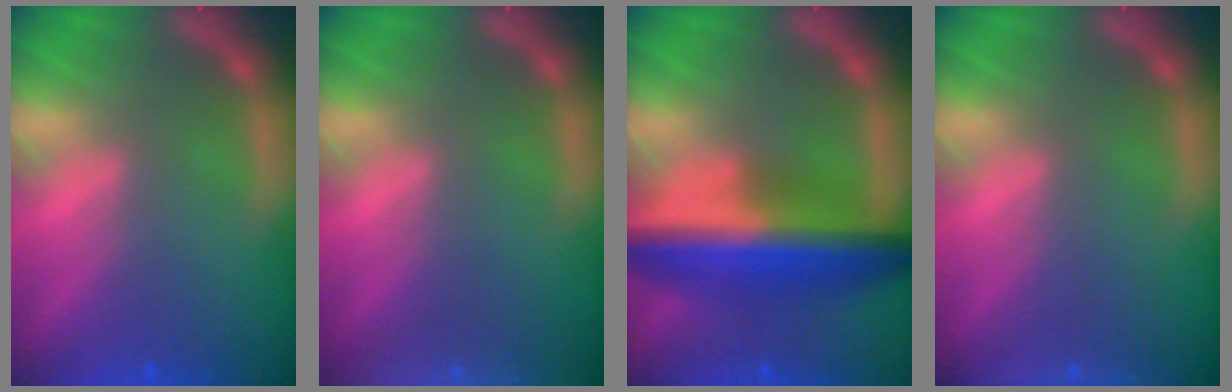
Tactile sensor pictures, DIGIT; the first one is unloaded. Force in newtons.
{"total": 7.4}
{"total": 10.1}
{"total": 1.9}